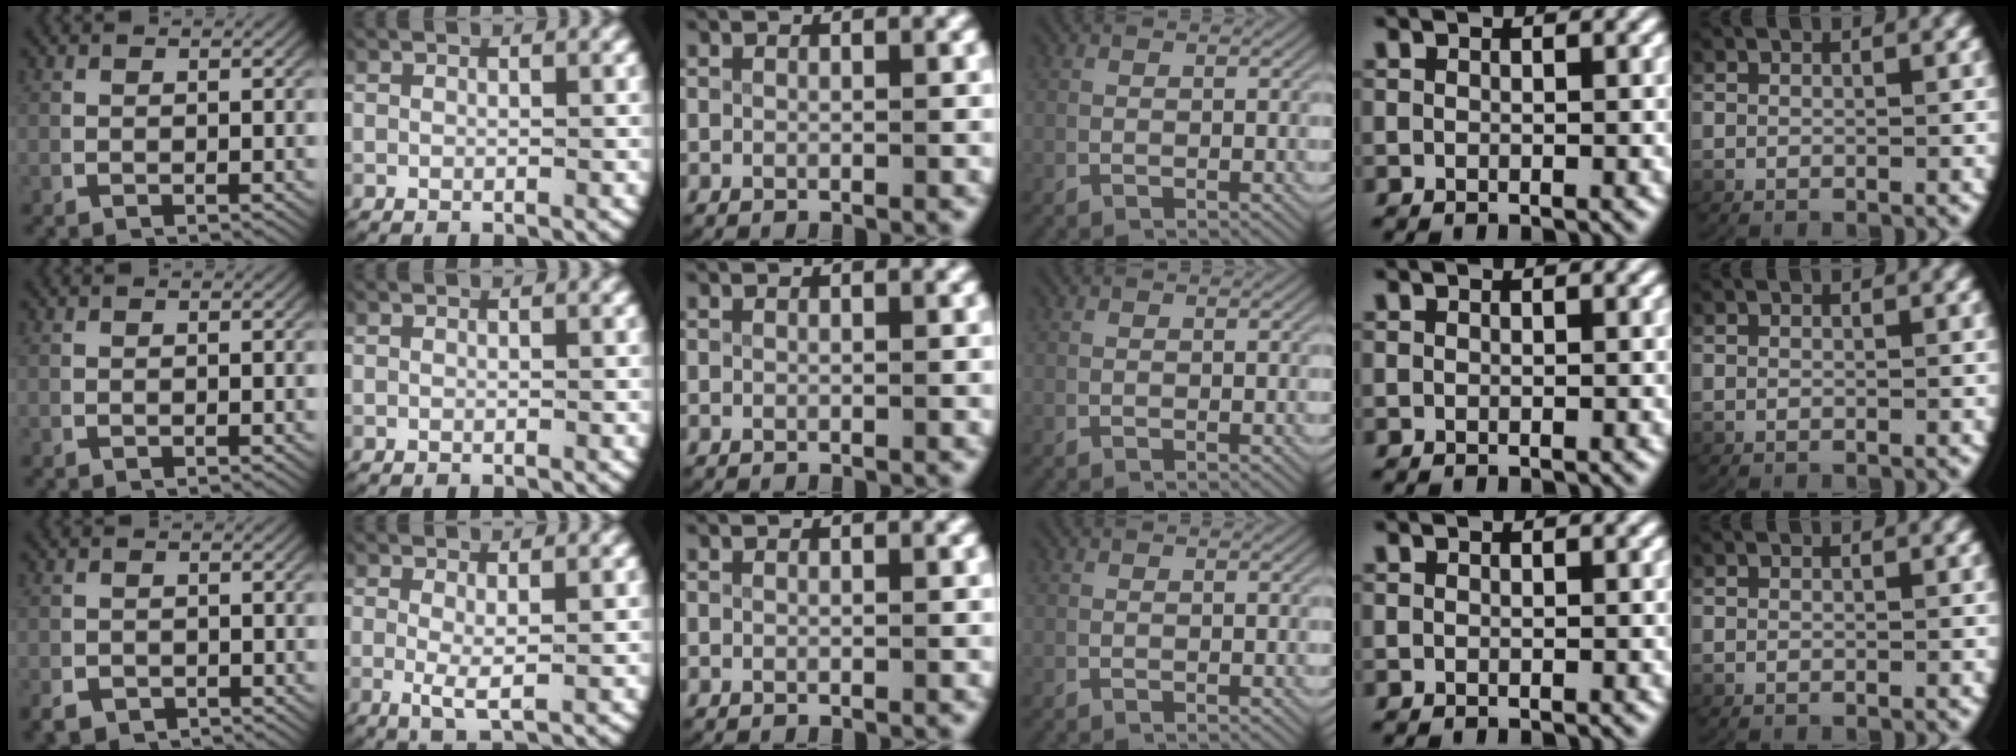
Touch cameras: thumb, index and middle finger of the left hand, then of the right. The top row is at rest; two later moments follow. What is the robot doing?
{"motion": "lift_and_place", "object": "paper towel"}